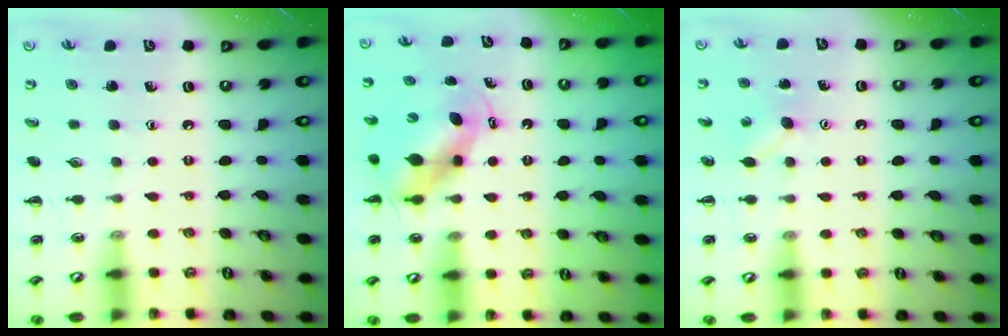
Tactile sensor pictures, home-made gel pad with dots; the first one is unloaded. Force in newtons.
{"total": 5.3, "press": 5.2, "slide": 1.0}
{"total": 3.7, "press": 3.6, "slide": 1.0}